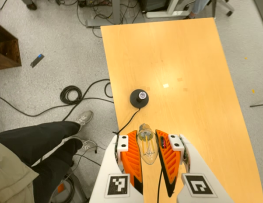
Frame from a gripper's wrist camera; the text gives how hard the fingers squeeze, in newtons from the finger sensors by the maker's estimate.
{"total": 21.3, "left": 24.0, "right": 18.5}